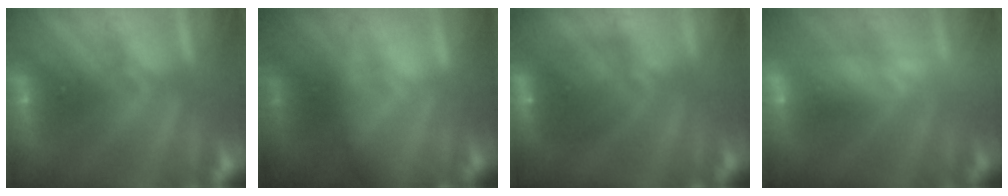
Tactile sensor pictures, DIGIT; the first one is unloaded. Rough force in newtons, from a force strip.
{"total": 6.1}
{"total": 7.0}
{"total": 2.5}